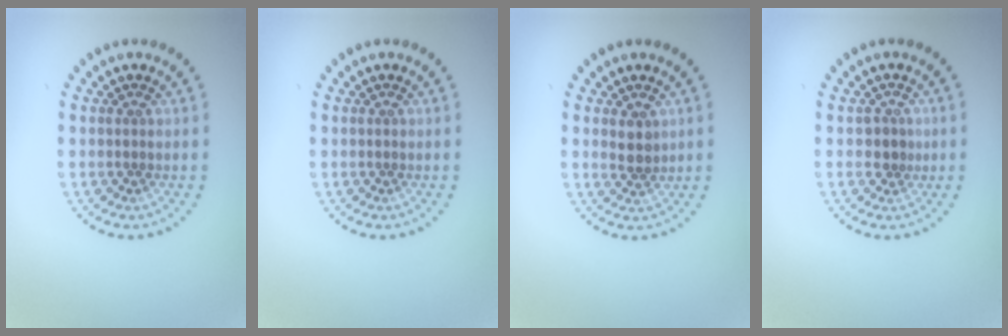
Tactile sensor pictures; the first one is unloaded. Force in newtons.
{"total": 0.0}
{"total": 1.8, "press": 1.6, "slide": 0.9}
{"total": 1.6, "press": 1.4, "slide": 0.8}